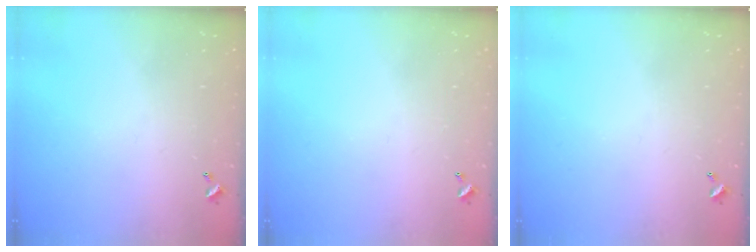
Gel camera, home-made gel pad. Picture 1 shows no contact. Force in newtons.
{"total": 0.0}
{"total": 0.0}